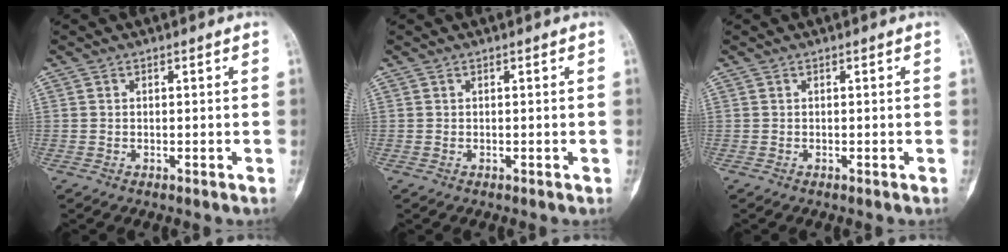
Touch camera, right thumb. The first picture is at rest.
{"total": 0.0}
{"total": 0.0}